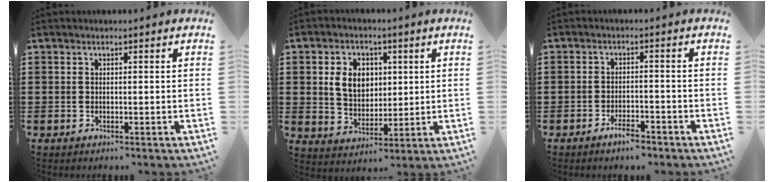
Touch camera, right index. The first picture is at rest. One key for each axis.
{"total": 6.8, "fx": 1.4, "fy": 5.3, "fz": 4.1, "tx": -0.098, "ty": 0.010, "tz": 0.020}
{"total": 3.0, "fx": -2.5, "fy": 0.8, "fz": 1.4, "tx": -0.026, "ty": 0.006, "tz": -0.048}